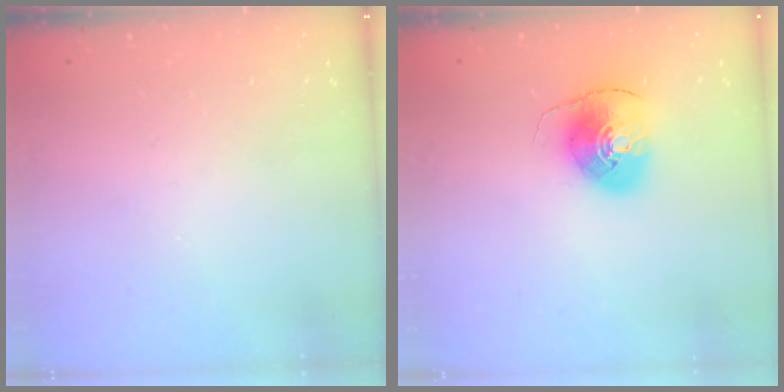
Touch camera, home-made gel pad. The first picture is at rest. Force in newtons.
{"total": 8.6, "press": 8.5, "slide": 1.1}